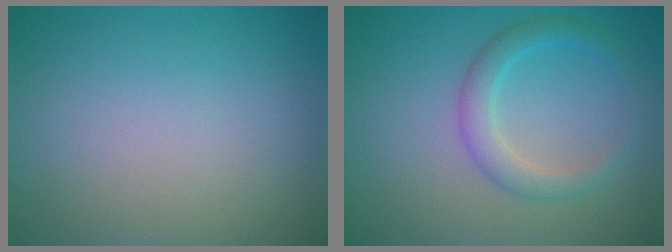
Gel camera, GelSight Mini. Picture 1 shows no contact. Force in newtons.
{"total": 2.9, "press": 2.8, "slide": 0.2}